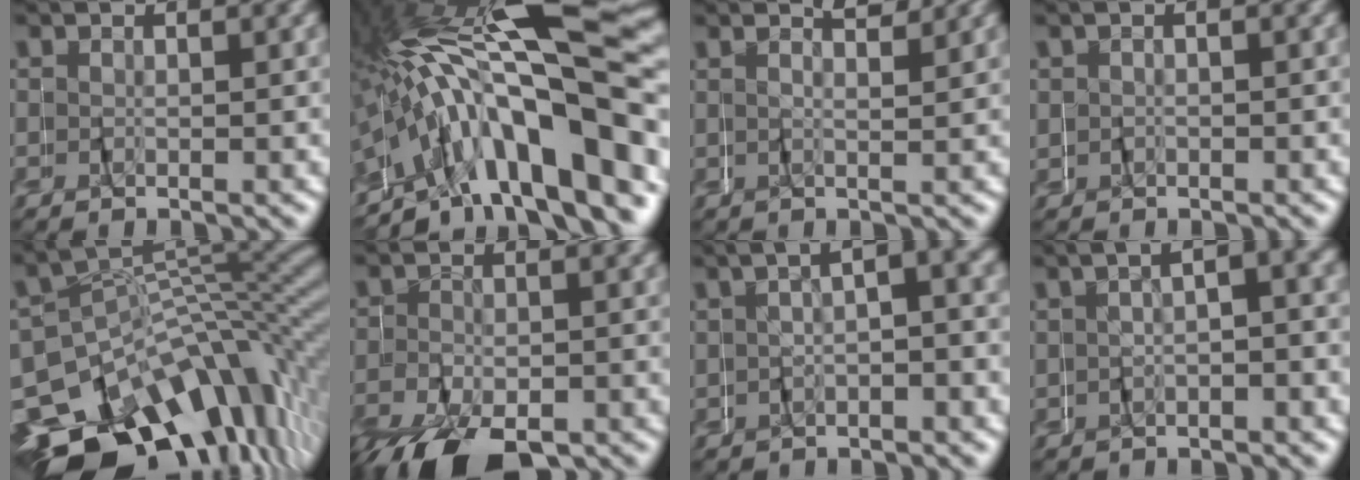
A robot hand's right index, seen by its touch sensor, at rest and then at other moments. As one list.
[{"total": 18.4, "force": [0.3, 9.4, 15.8], "torque": [-0.274, 0.015, 0.008]}, {"total": 1.6, "force": [0.9, -1.4, 0.0], "torque": [-0.007, 0.003, 0.016]}, {"total": 0.8, "force": [0.1, 0.8, 0.0], "torque": [-0.016, -0.003, 0.004]}, {"total": 20.9, "force": [-10.4, 13.2, 12.4], "torque": [-0.192, -0.042, -0.146]}, {"total": 8.4, "force": [-5.5, 4.4, 4.6], "torque": [-0.103, -0.033, -0.072]}, {"total": 2.7, "force": [0.5, 0.5, 2.6], "torque": [-0.024, 0.031, -0.003]}, {"total": 2.3, "force": [0.2, 0.6, 2.2], "torque": [-0.020, 0.026, -0.006]}]